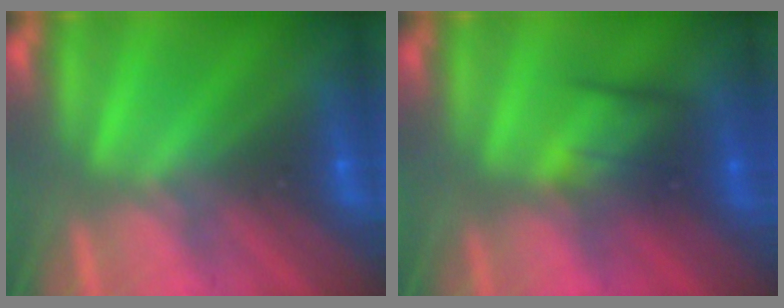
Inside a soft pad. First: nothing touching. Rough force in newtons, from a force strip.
{"total": 2.3}